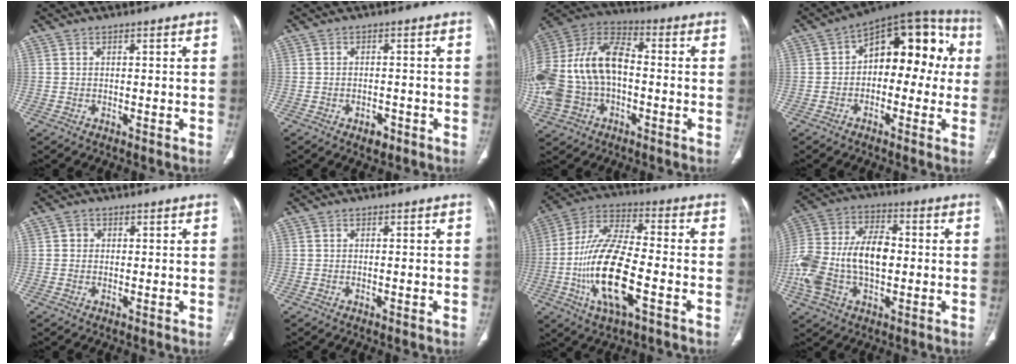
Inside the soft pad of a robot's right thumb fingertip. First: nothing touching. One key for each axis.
{"total": 2.6, "fx": -1.5, "fy": 1.6, "fz": 1.5, "tx": -0.018, "ty": 0.007, "tz": -0.016}
{"total": 21.9, "fx": -1.7, "fy": 14.3, "fz": 16.5, "tx": -0.363, "ty": 0.034, "tz": -0.031}
{"total": 16.0, "fx": 1.3, "fy": 9.7, "fz": 12.6, "tx": -0.108, "ty": 0.050, "tz": 0.005}
{"total": 1.6, "fx": 0.2, "fy": 1.5, "fz": 0.4, "tx": 0.000, "ty": 0.003, "tz": 0.001}
{"total": 0.6, "fx": -0.2, "fy": 0.0, "fz": 0.5, "tx": -0.012, "ty": -0.002, "tz": -0.001}
{"total": 18.3, "fx": -5.2, "fy": 6.6, "fz": 16.3, "tx": -0.329, "ty": 0.024, "tz": -0.095}
{"total": 18.2, "fx": -1.7, "fy": 10.8, "fz": 14.5, "tx": -0.307, "ty": 0.031, "tz": -0.033}